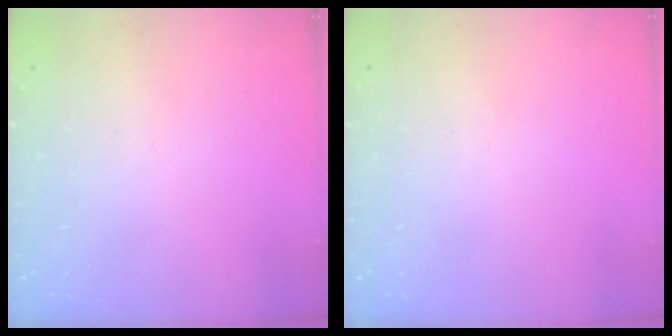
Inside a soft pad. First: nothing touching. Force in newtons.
{"total": 0.0}